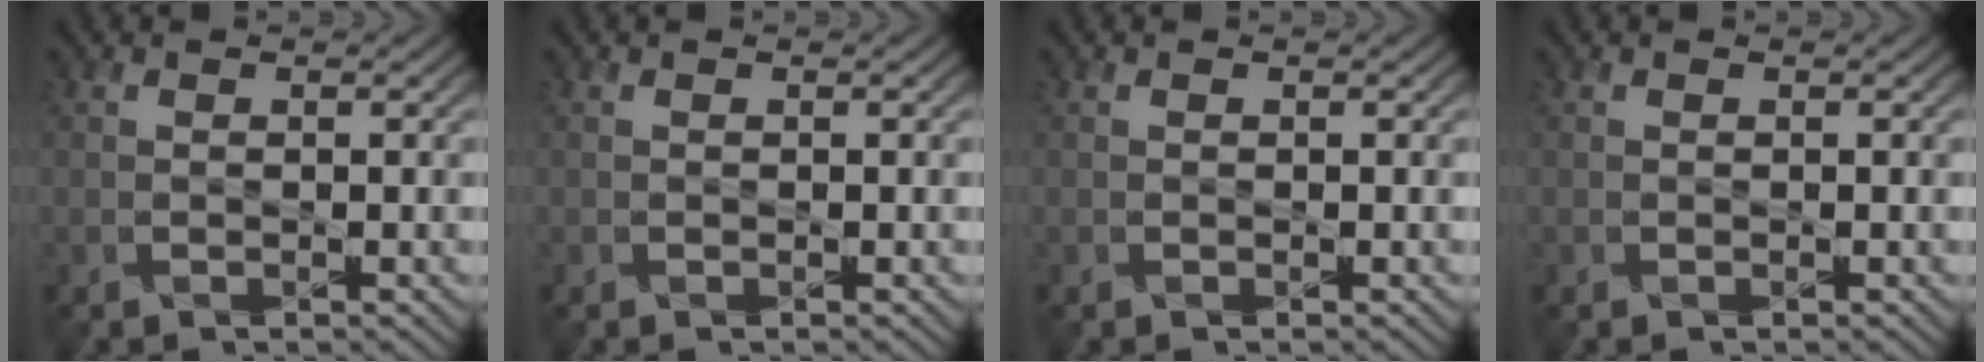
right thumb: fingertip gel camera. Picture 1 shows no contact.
{"total": 0.0}
{"total": 0.0}
{"total": 0.0}